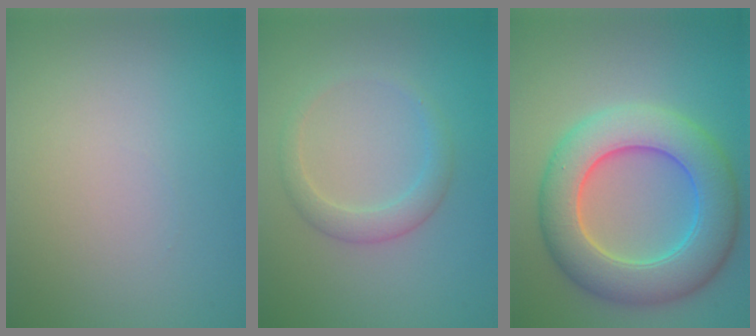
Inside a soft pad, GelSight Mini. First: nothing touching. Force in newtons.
{"total": 2.2, "press": 2.2, "slide": 0.1}
{"total": 8.9, "press": 8.9, "slide": 0.0}